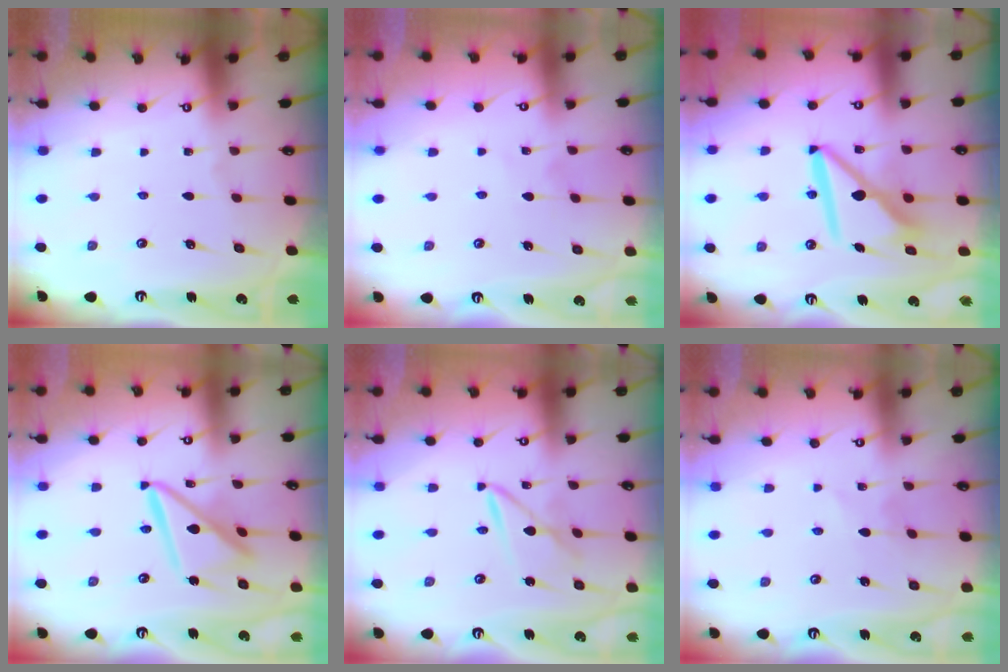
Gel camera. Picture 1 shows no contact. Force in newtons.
{"total": 3.4, "press": 3.3, "slide": 0.4}
{"total": 10.9, "press": 10.8, "slide": 1.2}
{"total": 13.5, "press": 13.4, "slide": 1.4}
{"total": 6.0, "press": 6.0, "slide": 0.5}
{"total": 1.8, "press": 1.8, "slide": 0.2}